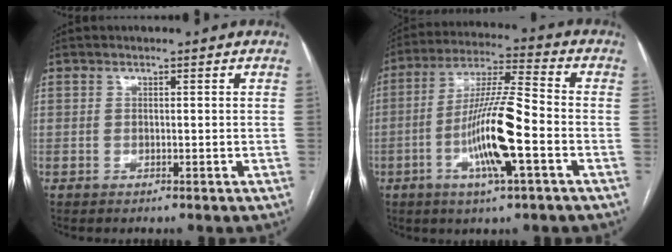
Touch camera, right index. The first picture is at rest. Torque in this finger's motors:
{"motor_torque": [1.95, -0.06, 0.37, 0.21]}